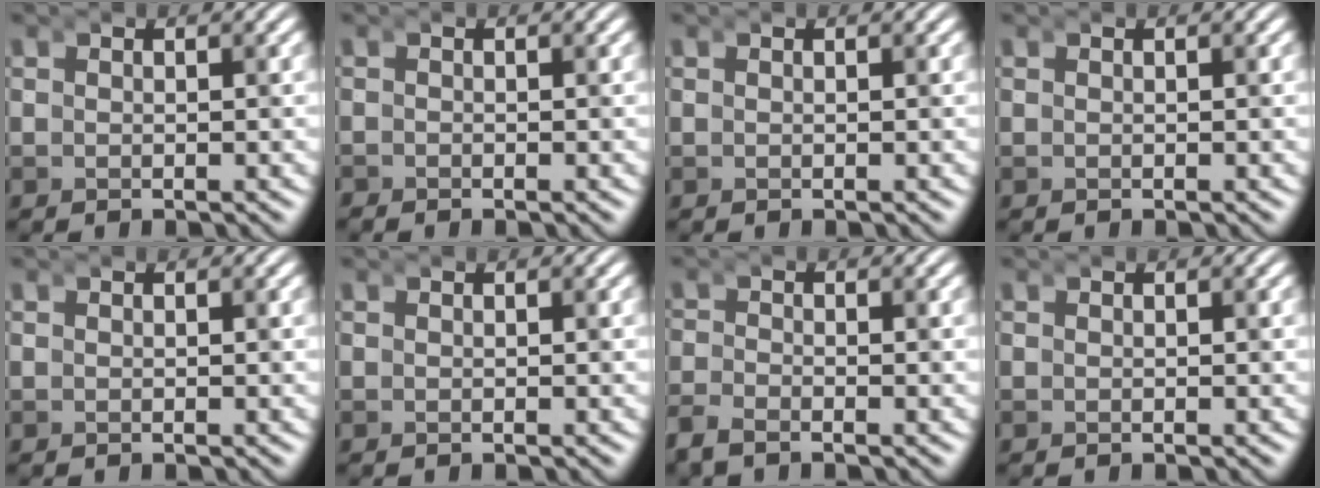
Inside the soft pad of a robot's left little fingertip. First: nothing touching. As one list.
[{"total": 0.6, "force": [-0.6, 0.1, -0.2], "torque": [-0.004, -0.009, -0.009]}, {"total": 0.0}, {"total": 0.0}, {"total": 0.0}, {"total": 0.0}, {"total": 2.0, "force": [-2.0, -0.1, -0.2], "torque": [-0.006, -0.011, -0.040]}, {"total": 0.0}]